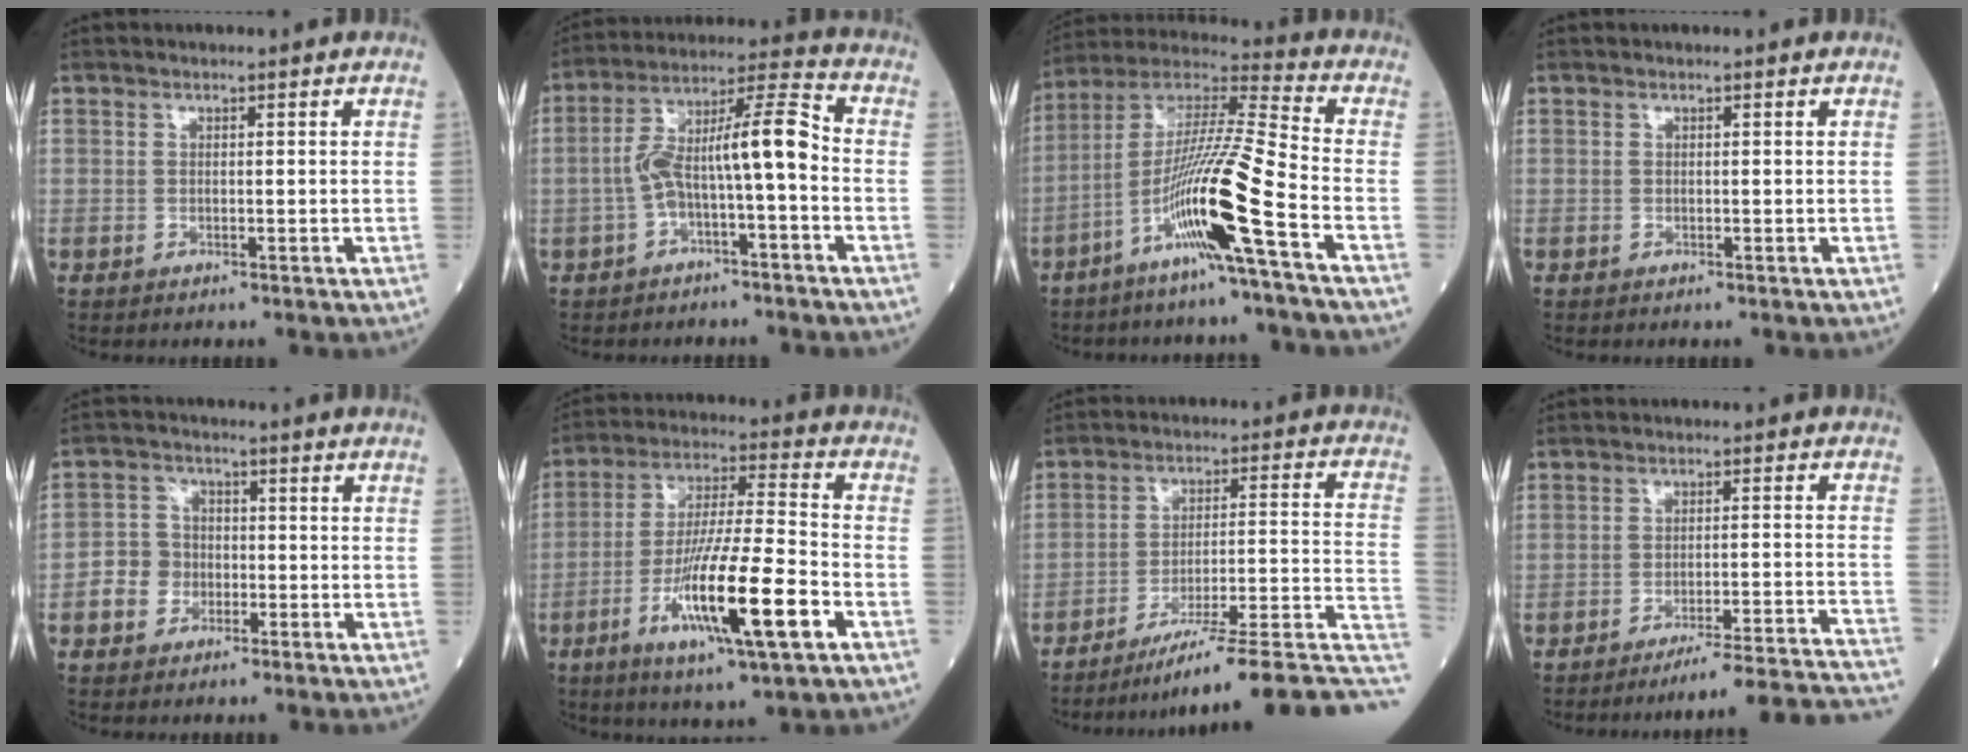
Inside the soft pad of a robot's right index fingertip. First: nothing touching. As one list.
[{"total": 10.6, "force": [-1.8, 1.7, 10.3], "torque": [-0.183, 0.042, -0.032]}, {"total": 15.2, "force": [-6.6, -1.6, 13.6], "torque": [-0.265, -0.010, -0.131]}, {"total": 0.0}, {"total": 4.7, "force": [-1.7, 4.1, 1.5], "torque": [-0.032, 0.016, -0.034]}, {"total": 16.4, "force": [-6.3, 1.2, 15.1], "torque": [-0.280, -0.018, -0.108]}, {"total": 18.7, "force": [-14.9, -0.6, 11.4], "torque": [-0.093, 0.033, -0.214]}, {"total": 19.3, "force": [-17.9, -1.8, 7.1], "torque": [-0.029, 0.002, -0.236]}]